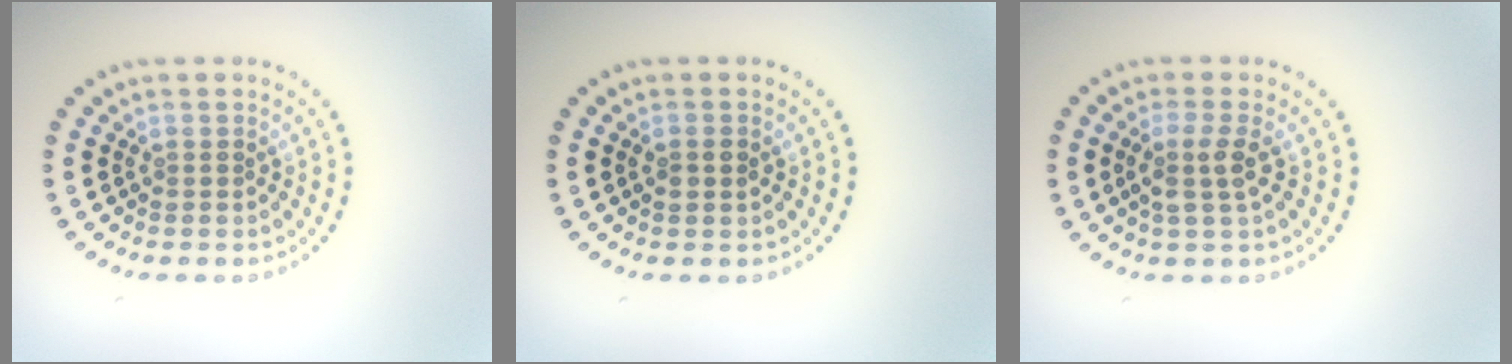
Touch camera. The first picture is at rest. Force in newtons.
{"total": 1.0, "press": 1.0, "slide": 0.2}
{"total": 2.2, "press": 1.8, "slide": 1.2}